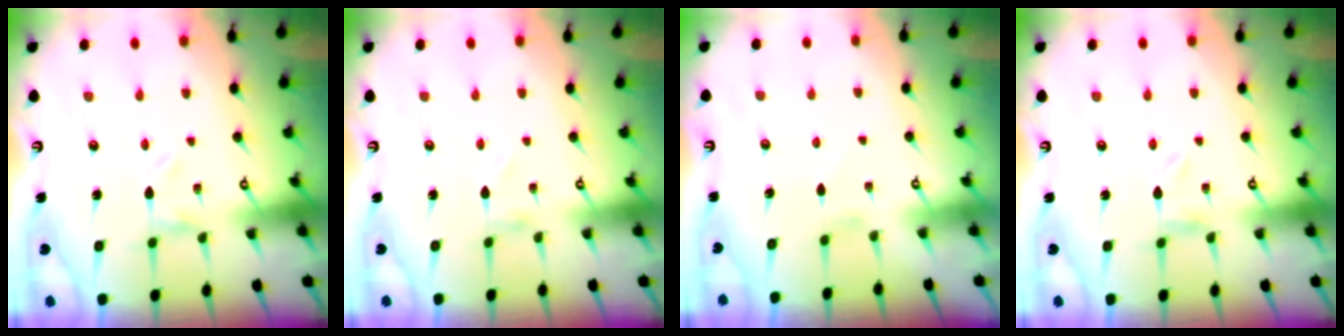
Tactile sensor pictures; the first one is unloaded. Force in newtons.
{"total": 1.0, "press": 1.0, "slide": 0.1}
{"total": 0.7, "press": 0.6, "slide": 0.3}
{"total": 0.0}